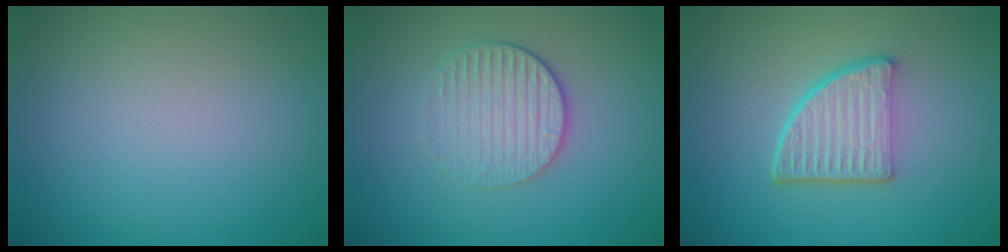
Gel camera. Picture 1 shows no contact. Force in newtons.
{"total": 3.1, "press": 2.7, "slide": 1.4}
{"total": 5.3, "press": 3.7, "slide": 3.7}